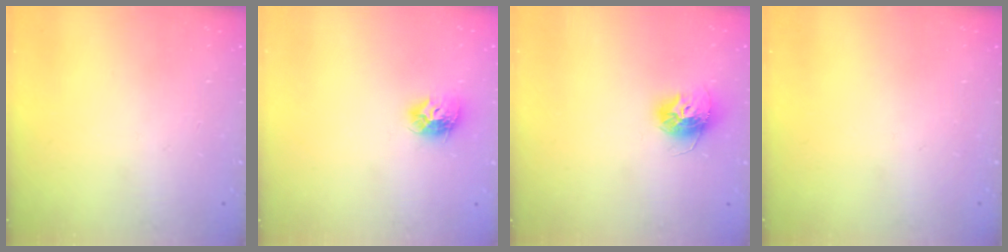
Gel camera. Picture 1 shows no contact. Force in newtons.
{"total": 9.3, "press": 9.3, "slide": 0.3}
{"total": 11.9, "press": 11.9, "slide": 0.9}
{"total": 0.0}